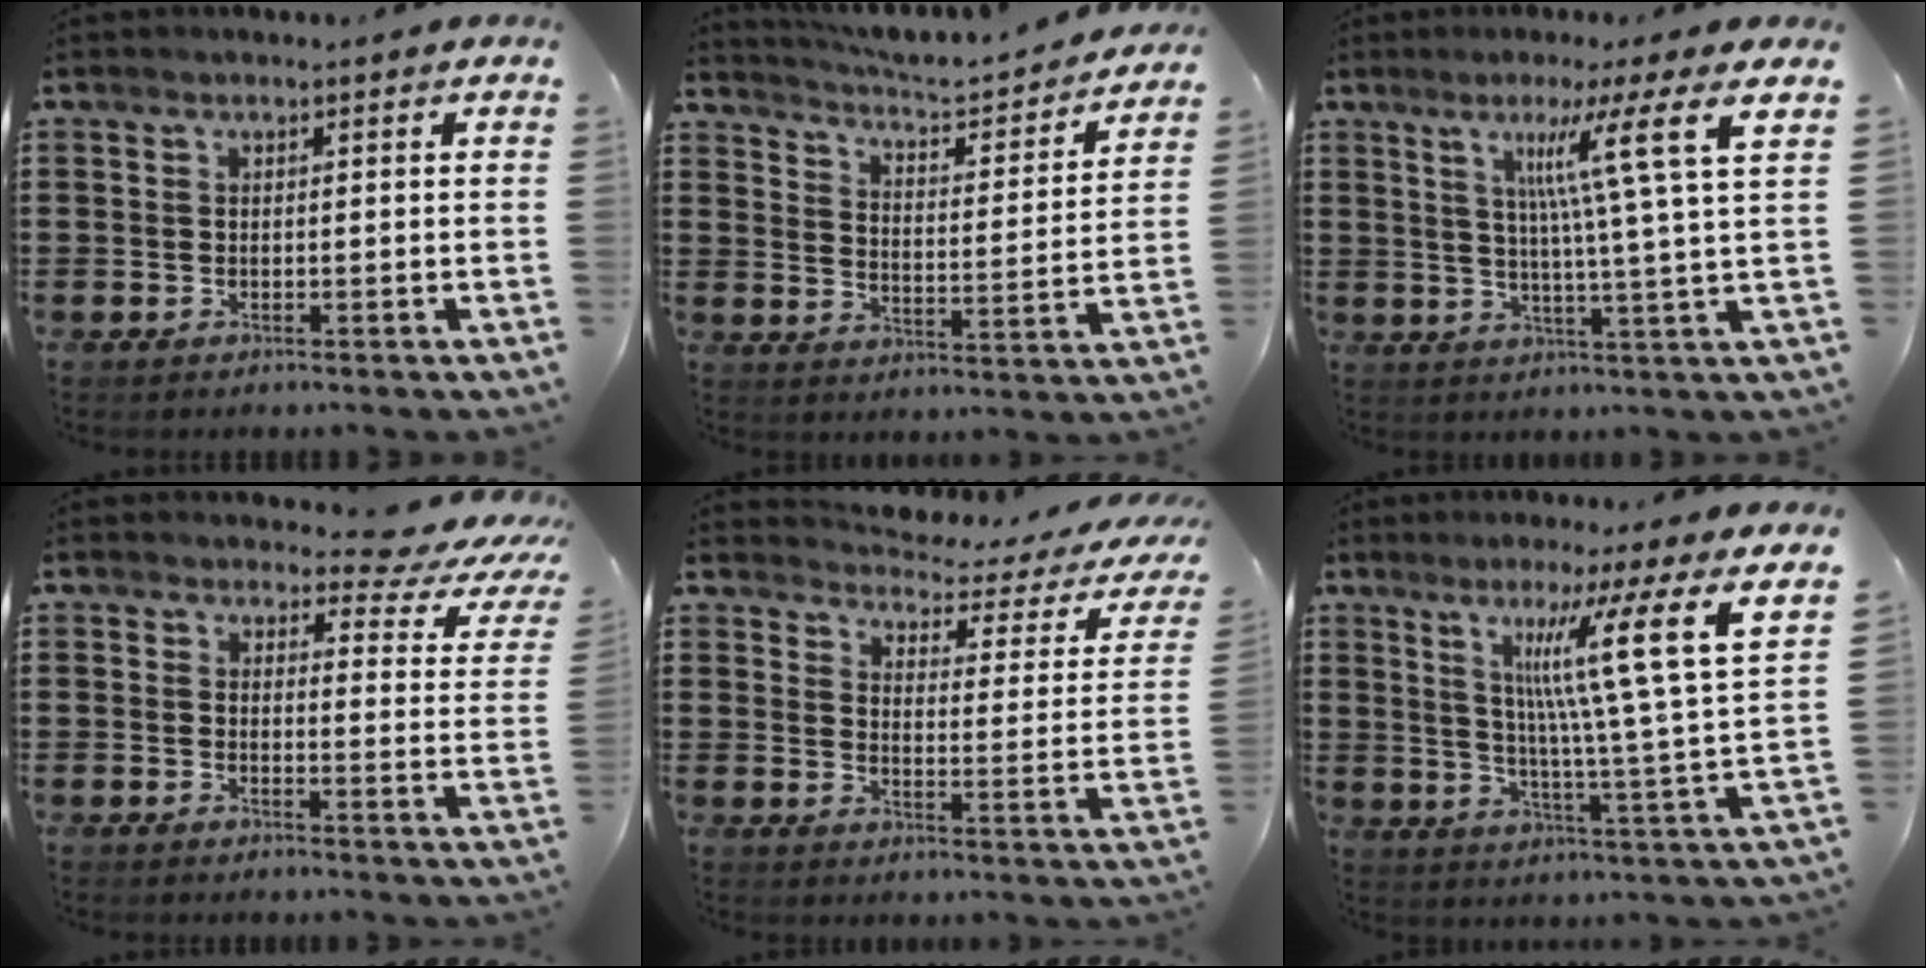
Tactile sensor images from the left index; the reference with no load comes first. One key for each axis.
{"total": 4.0, "fx": 3.9, "fy": -0.3, "fz": 0.8, "tx": -0.039, "ty": -0.036, "tz": 0.057}
{"total": 10.5, "fx": 4.6, "fy": -1.6, "fz": 9.3, "tx": -0.176, "ty": -0.002, "tz": 0.062}
{"total": 4.6, "fx": 3.7, "fy": 1.4, "fz": 2.3, "tx": -0.040, "ty": -0.021, "tz": 0.058}
{"total": 2.7, "fx": 2.5, "fy": 0.2, "fz": 1.0, "tx": -0.033, "ty": -0.027, "tz": 0.031}
{"total": 12.5, "fx": 6.6, "fy": -0.3, "fz": 10.7, "tx": -0.190, "ty": -0.032, "tz": 0.093}